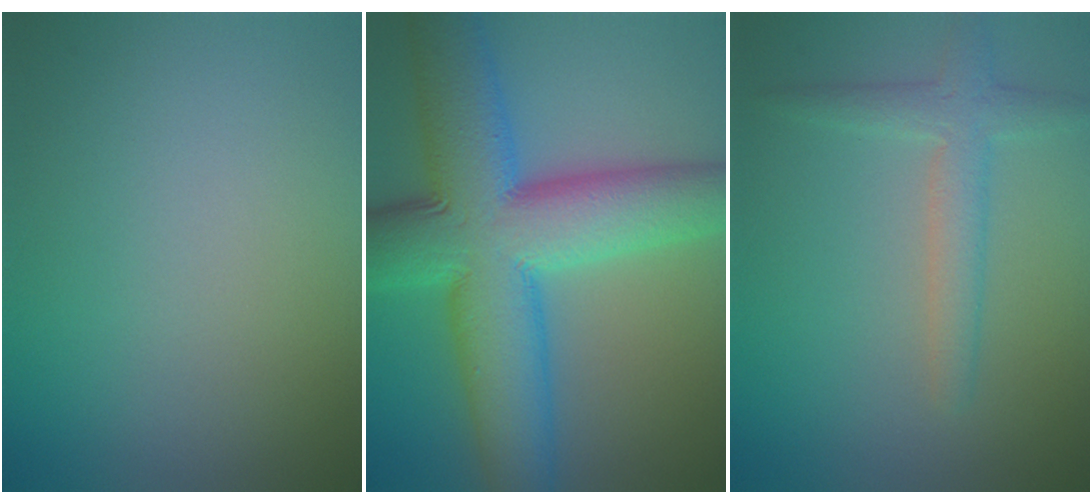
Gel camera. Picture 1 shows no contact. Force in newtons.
{"total": 13.8, "press": 13.8, "slide": 0.3}
{"total": 2.8, "press": 2.8, "slide": 0.1}